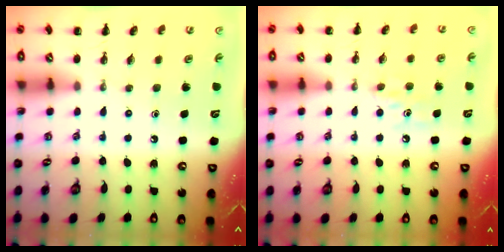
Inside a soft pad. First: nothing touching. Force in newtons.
{"total": 5.0, "press": 4.7, "slide": 1.7}